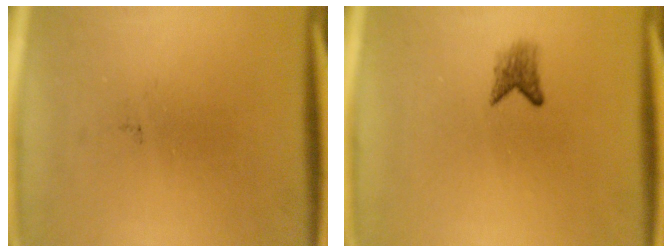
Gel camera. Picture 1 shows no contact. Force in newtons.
{"total": 1.8}